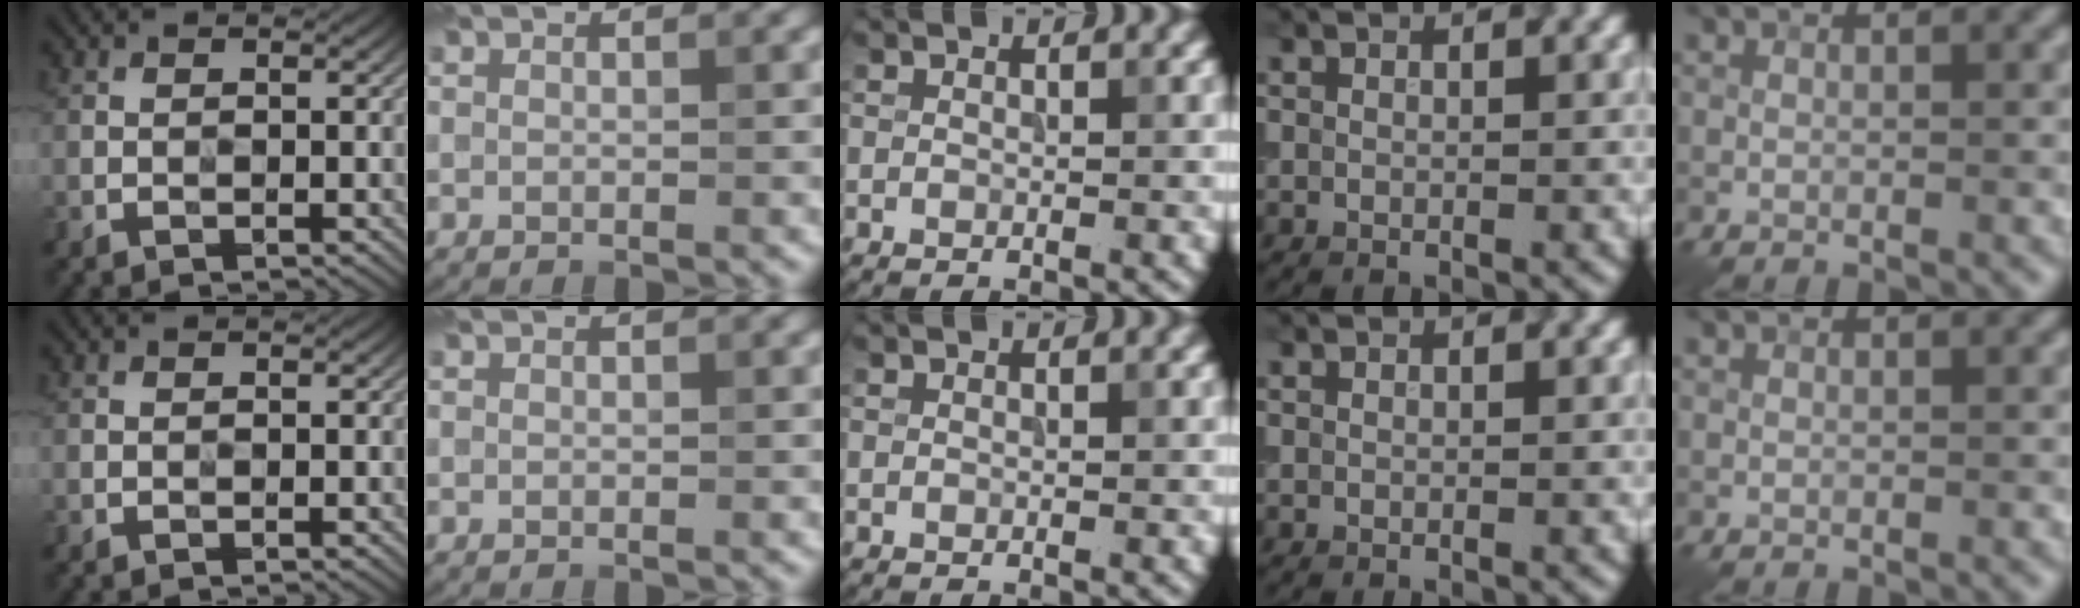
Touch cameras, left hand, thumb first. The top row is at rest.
{}